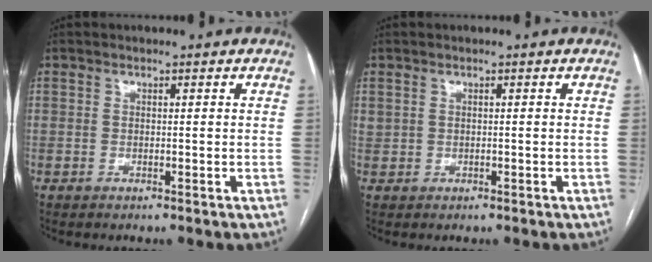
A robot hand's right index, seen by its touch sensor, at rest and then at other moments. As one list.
[{"total": 0.7, "force": [0.4, 0.5, 0.1], "torque": [0.001, 0.011, 0.011]}]